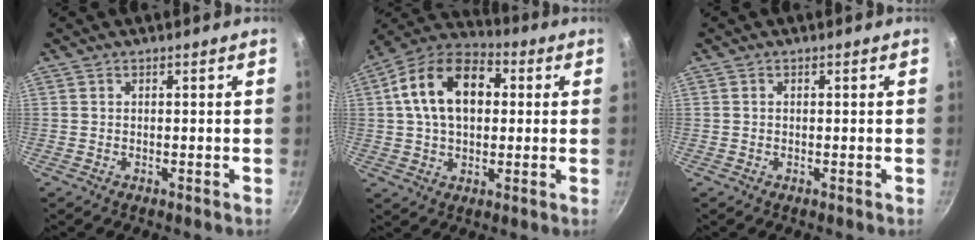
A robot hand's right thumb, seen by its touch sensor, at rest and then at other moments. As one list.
[{"total": 16.5, "force": [3.1, 10.9, 12.0], "torque": [-0.176, 0.025, 0.034]}, {"total": 0.0}]